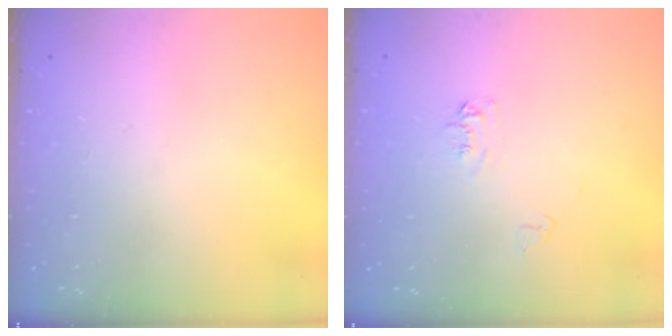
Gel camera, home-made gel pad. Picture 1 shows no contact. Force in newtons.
{"total": 5.0, "press": 5.0, "slide": 0.6}